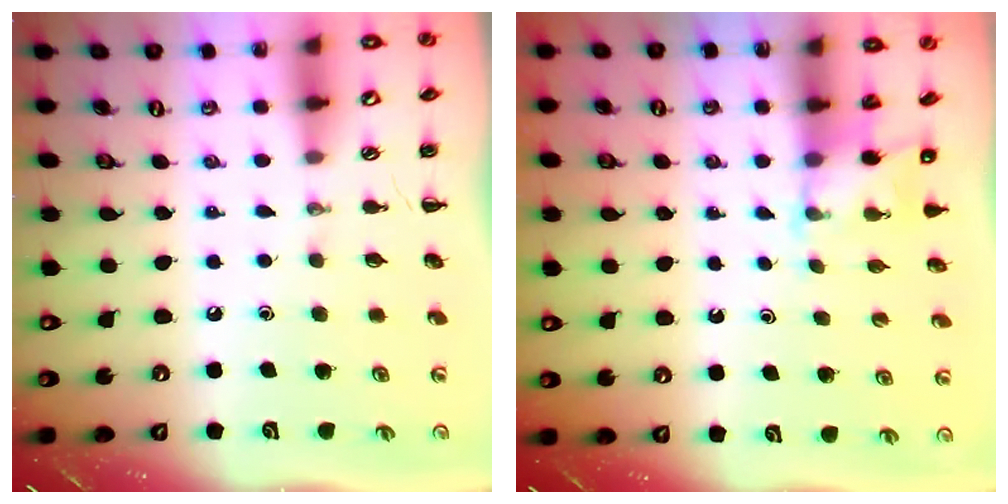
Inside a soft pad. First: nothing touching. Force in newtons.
{"total": 3.7, "press": 3.6, "slide": 0.8}